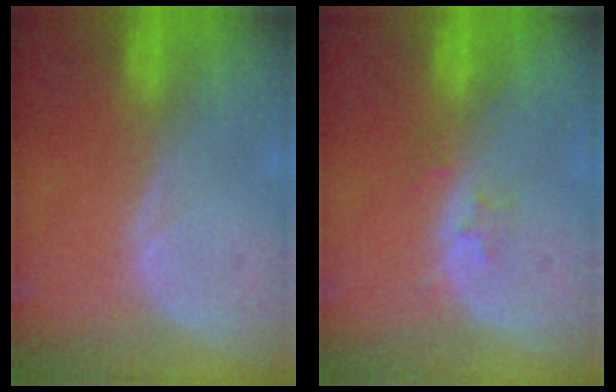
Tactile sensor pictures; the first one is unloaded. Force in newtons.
{"total": 2.1, "press": 1.8, "slide": 1.2}